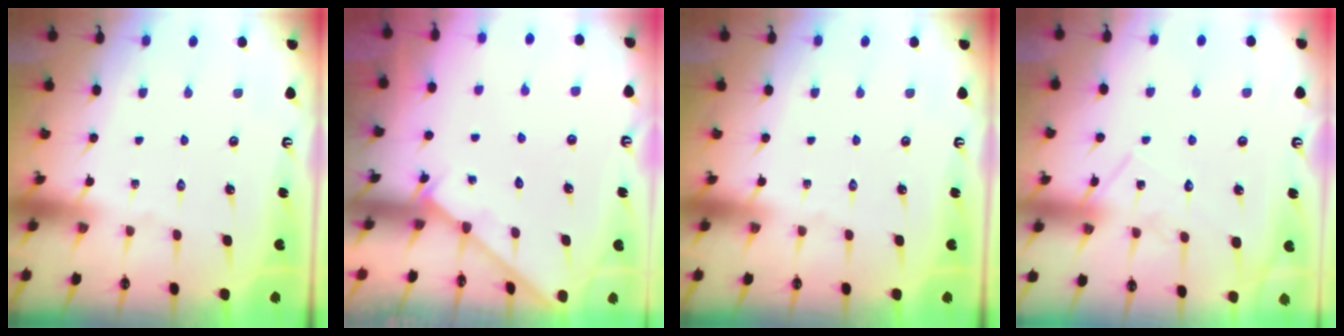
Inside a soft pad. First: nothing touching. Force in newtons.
{"total": 2.0, "press": 2.0, "slide": 0.2}
{"total": 0.0}
{"total": 10.2, "press": 10.2, "slide": 0.7}